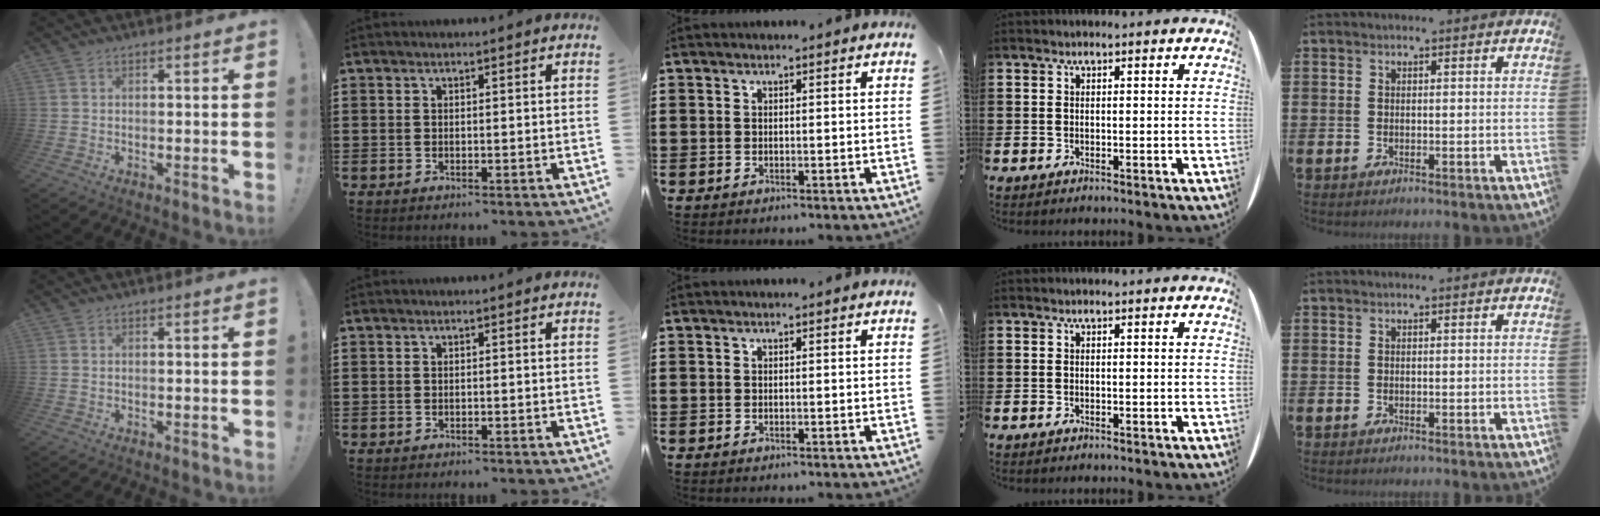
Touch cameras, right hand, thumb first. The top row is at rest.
{}